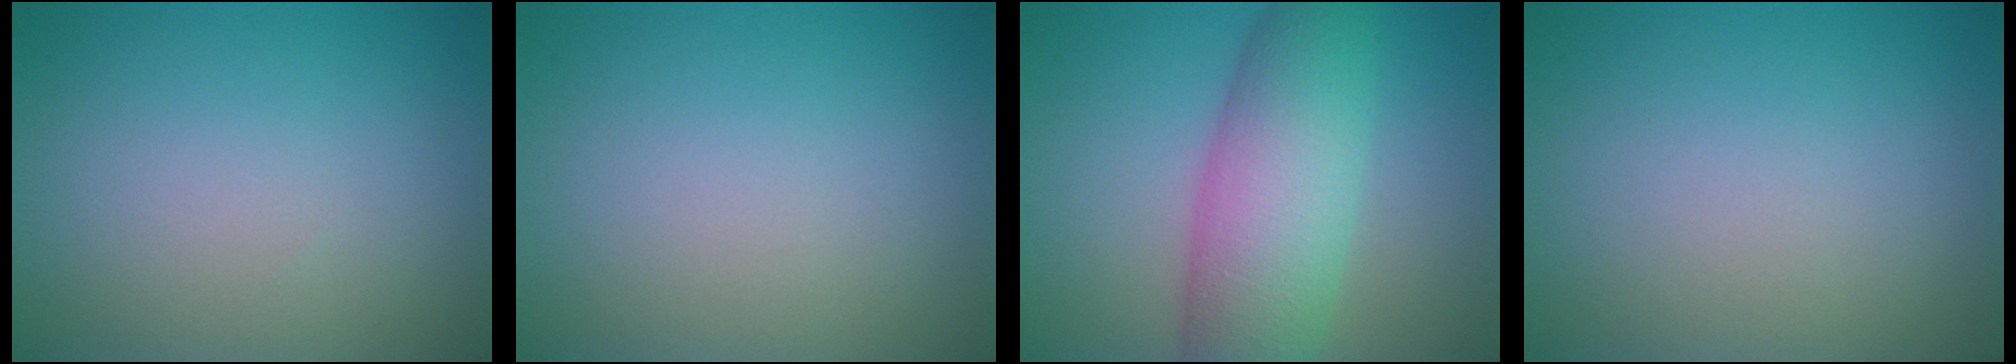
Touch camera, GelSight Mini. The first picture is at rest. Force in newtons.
{"total": 0.0}
{"total": 8.3, "press": 8.3, "slide": 0.1}
{"total": 0.0}